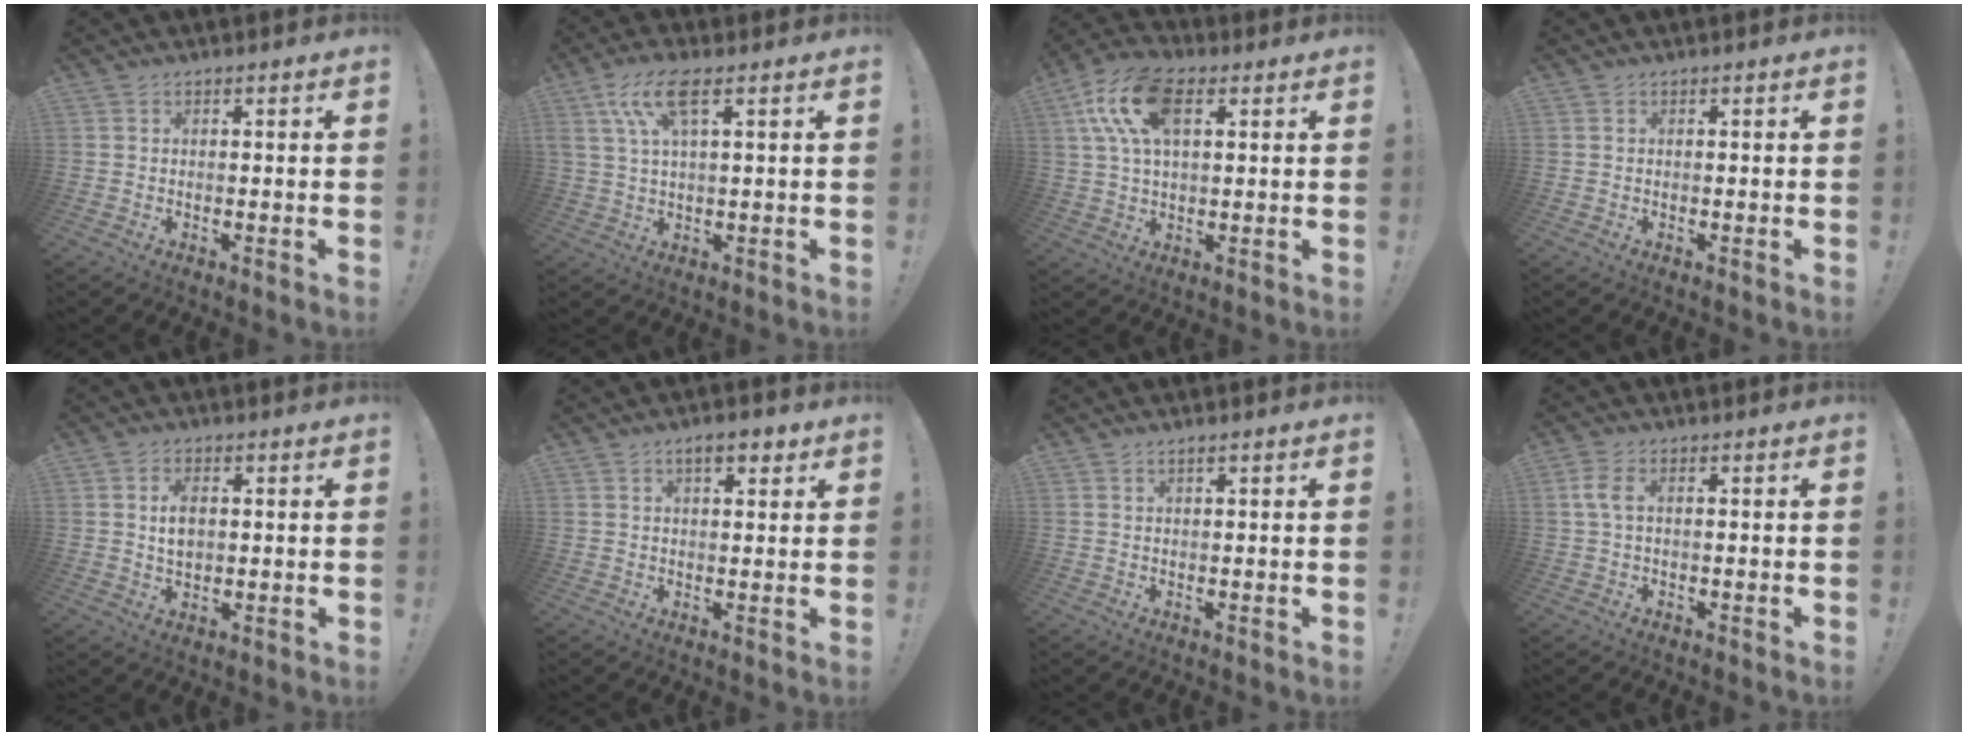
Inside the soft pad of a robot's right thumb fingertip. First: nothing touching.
{"total": 9.2, "force": [4.1, 2.4, 7.8], "torque": [-0.156, 0.000, 0.080]}
{"total": 14.9, "force": [5.2, 8.0, 11.5], "torque": [-0.216, -0.003, 0.096]}
{"total": 0.0}
{"total": 5.3, "force": [0.9, 3.4, 3.9], "torque": [-0.051, -0.001, 0.012]}
{"total": 5.1, "force": [2.8, 2.0, 3.8], "torque": [-0.047, -0.011, 0.044]}
{"total": 1.1, "force": [0.8, 0.0, 0.7], "torque": [-0.016, 0.000, 0.014]}
{"total": 3.6, "force": [0.6, 1.5, 3.3], "torque": [-0.069, 0.004, 0.010]}